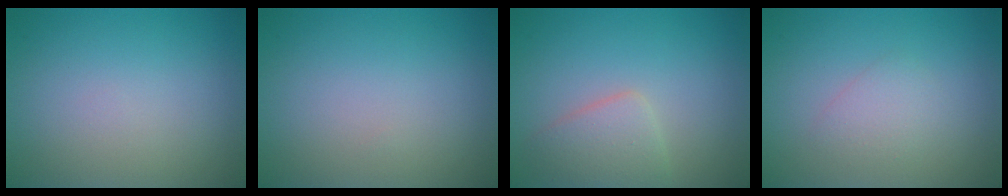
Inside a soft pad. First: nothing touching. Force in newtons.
{"total": 0.0}
{"total": 2.8, "press": 2.8, "slide": 0.1}
{"total": 1.6, "press": 1.6, "slide": 0.0}